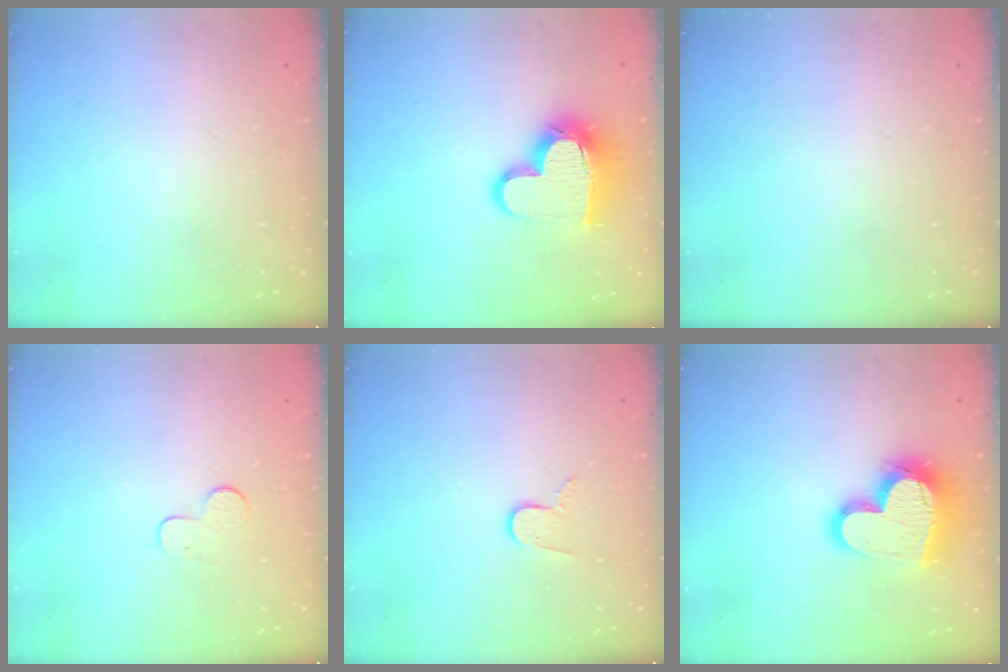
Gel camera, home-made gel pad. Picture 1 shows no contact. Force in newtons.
{"total": 15.3, "press": 15.2, "slide": 1.0}
{"total": 0.0}
{"total": 5.5, "press": 5.5, "slide": 0.5}
{"total": 6.3, "press": 6.3, "slide": 0.6}
{"total": 20.1, "press": 20.0, "slide": 1.3}